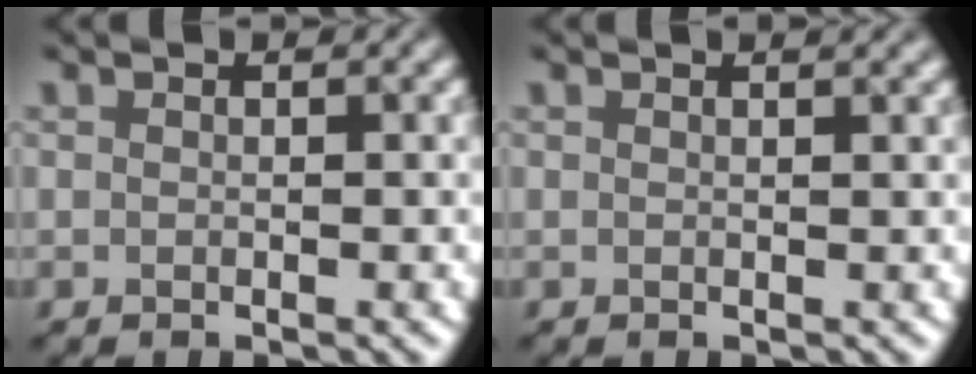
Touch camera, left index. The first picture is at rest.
{"total": 1.4, "force": [1.2, 0.4, 0.7], "torque": [-0.003, 0.002, 0.009]}